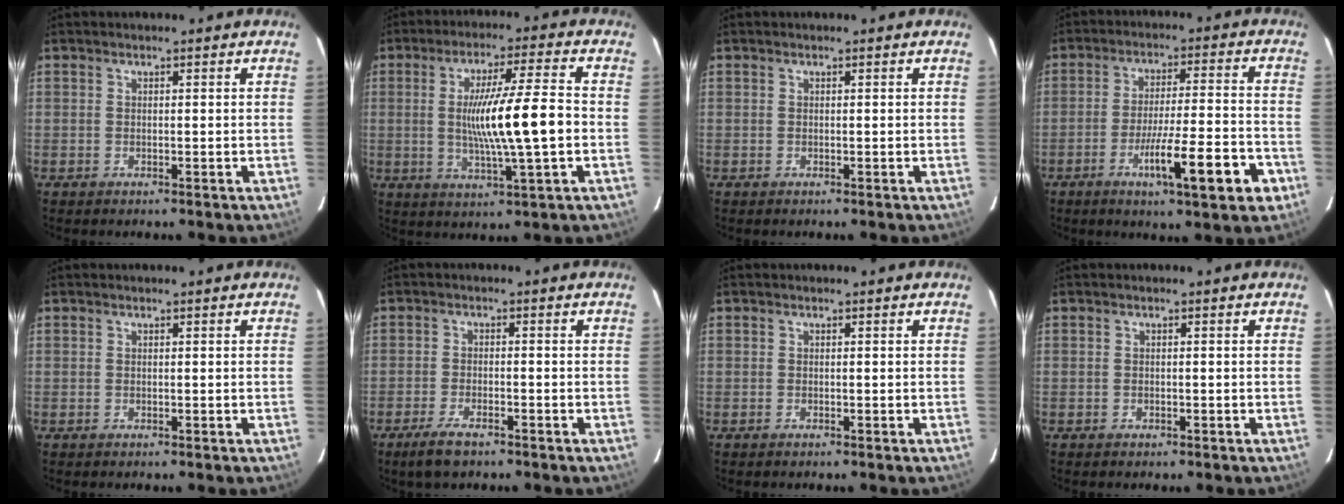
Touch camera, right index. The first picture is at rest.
{"total": 12.3, "force": [-0.8, -0.1, 12.2], "torque": [-0.218, -0.002, -0.013]}
{"total": 0.0}
{"total": 12.4, "force": [-5.7, 0.9, 11.0], "torque": [-0.174, -0.003, -0.082]}
{"total": 0.0}
{"total": 4.5, "force": [-3.3, 1.1, 2.9], "torque": [-0.065, -0.006, -0.057]}
{"total": 0.0}
{"total": 0.5, "force": [-0.3, 0.4, 0.2], "torque": [-0.005, 0.001, -0.005]}